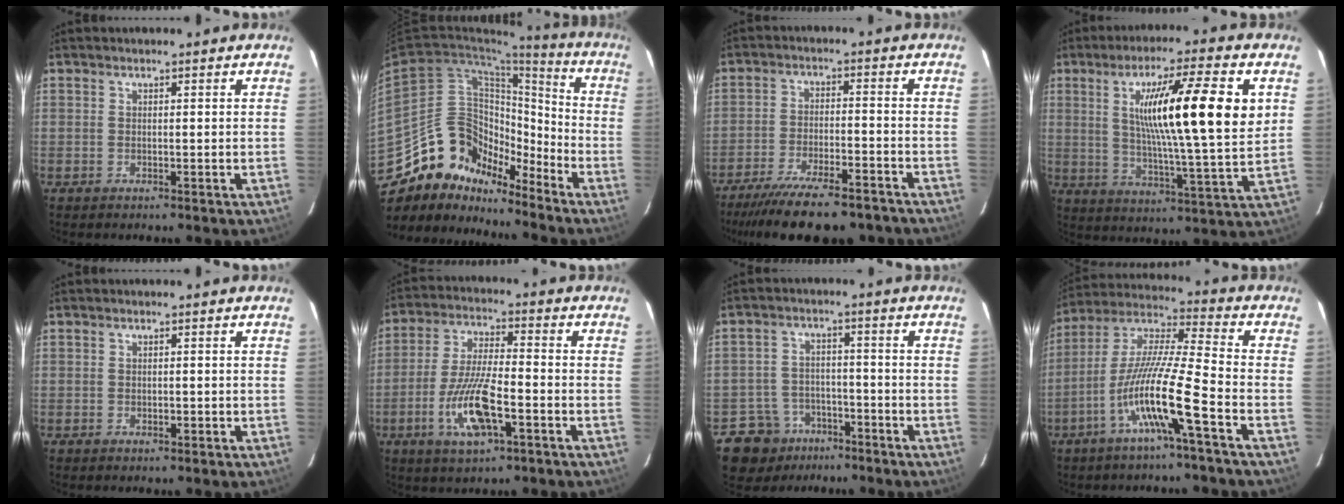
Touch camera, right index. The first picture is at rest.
{"total": 17.8, "force": [-14.7, 7.4, 6.8], "torque": [-0.125, 0.053, -0.254]}
{"total": 17.1, "force": [-14.2, 3.5, 8.9], "torque": [-0.135, -0.013, -0.217]}
{"total": 19.1, "force": [4.6, 0.9, 18.5], "torque": [-0.301, 0.002, 0.066]}
{"total": 1.3, "force": [-0.3, 0.8, 1.0], "torque": [-0.020, 0.000, -0.002]}
{"total": 11.7, "force": [-4.4, 3.1, 10.4], "torque": [-0.214, -0.005, -0.077]}
{"total": 8.6, "force": [-5.3, 6.7, 0.8], "torque": [-0.019, 0.017, -0.080]}
{"total": 14.6, "force": [-6.3, 0.0, 13.2], "torque": [-0.269, 0.002, -0.123]}